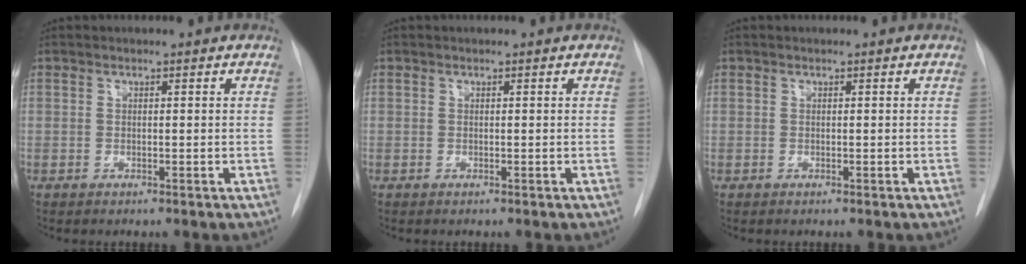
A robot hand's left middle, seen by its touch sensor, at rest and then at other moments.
{"total": 0.0}
{"total": 0.0}